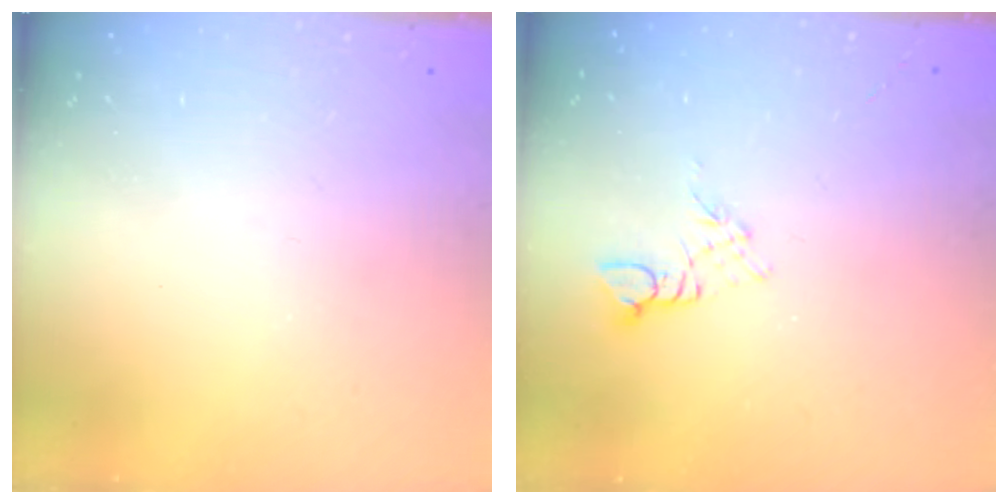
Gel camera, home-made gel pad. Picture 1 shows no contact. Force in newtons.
{"total": 3.5, "press": 3.4, "slide": 0.5}